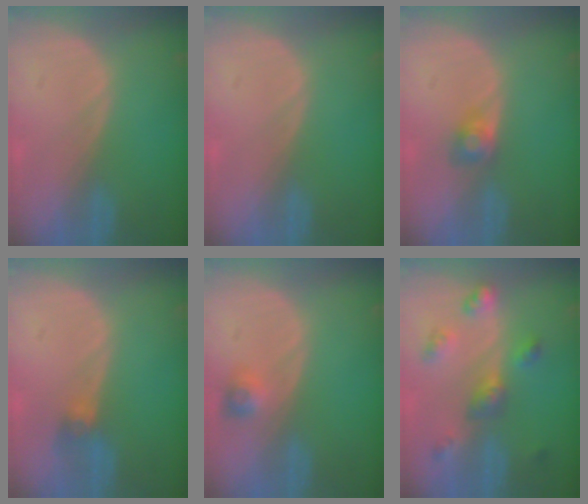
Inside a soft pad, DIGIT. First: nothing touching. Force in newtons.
{"total": 0.0}
{"total": 2.4, "press": 2.4, "slide": 0.4}
{"total": 2.8, "press": 2.6, "slide": 1.0}
{"total": 2.6, "press": 2.4, "slide": 1.0}
{"total": 6.1, "press": 5.9, "slide": 1.7}